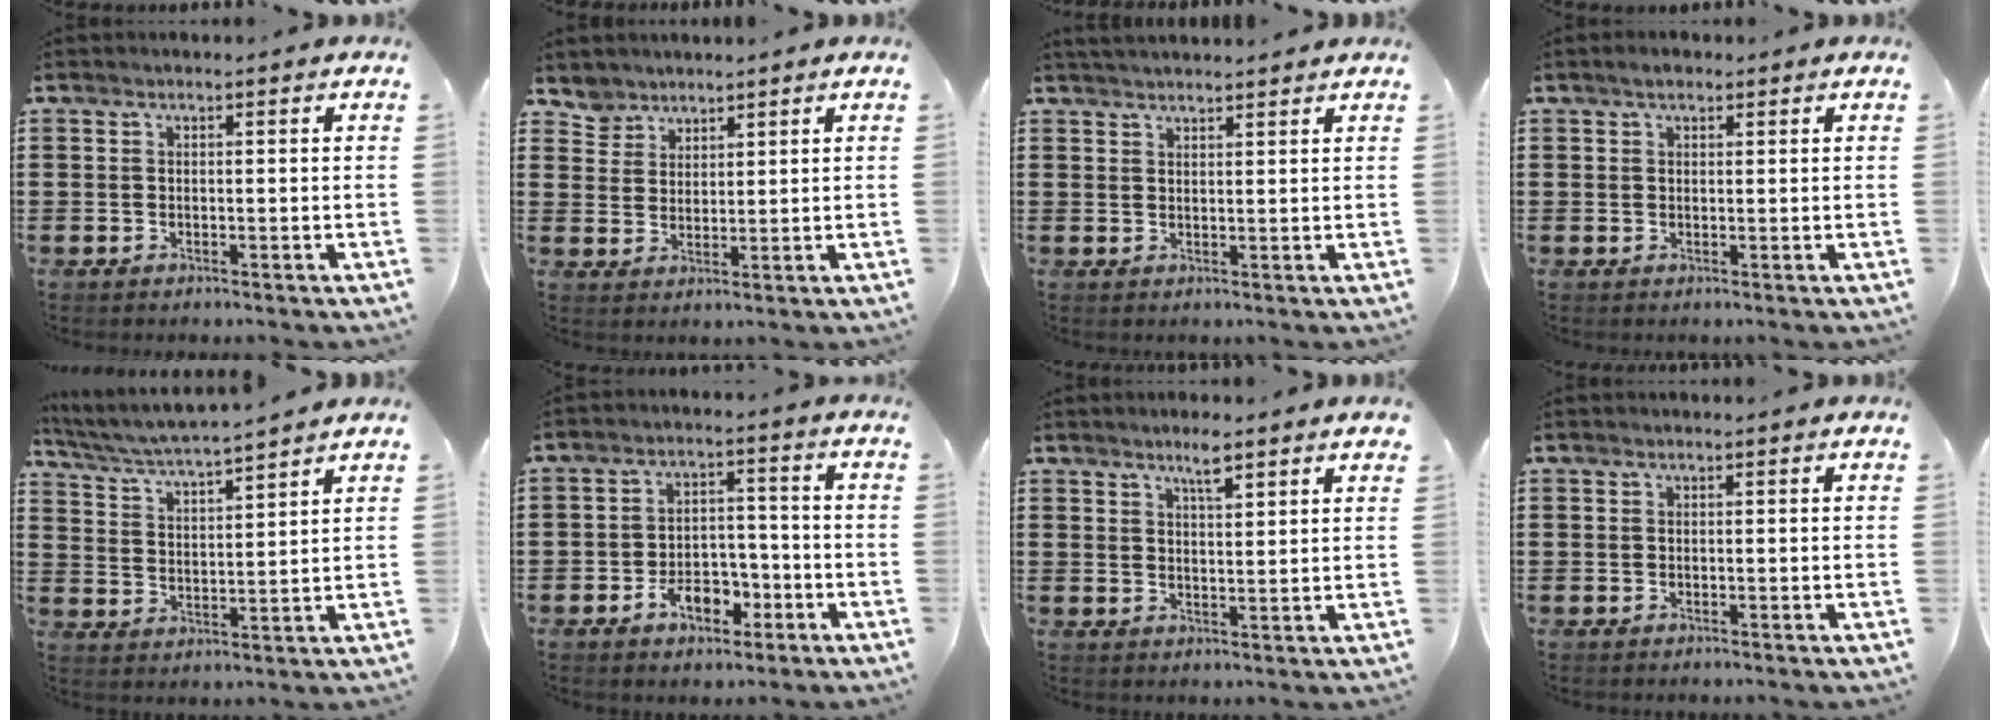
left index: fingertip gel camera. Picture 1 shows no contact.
{"total": 3.7, "force": [3.1, 2.0, -0.3], "torque": [-0.010, 0.000, 0.060]}
{"total": 2.0, "force": [2.0, 0.0, 0.2], "torque": [-0.009, 0.000, 0.039]}
{"total": 1.6, "force": [1.0, 0.8, 0.9], "torque": [-0.020, 0.005, 0.018]}
{"total": 4.5, "force": [4.3, -0.3, 1.3], "torque": [-0.048, -0.036, 0.066]}
{"total": 6.8, "force": [-3.4, 4.1, 4.2], "torque": [-0.082, 0.014, -0.065]}
{"total": 3.9, "force": [3.1, 0.5, 2.4], "torque": [-0.035, -0.001, 0.051]}
{"total": 0.0}